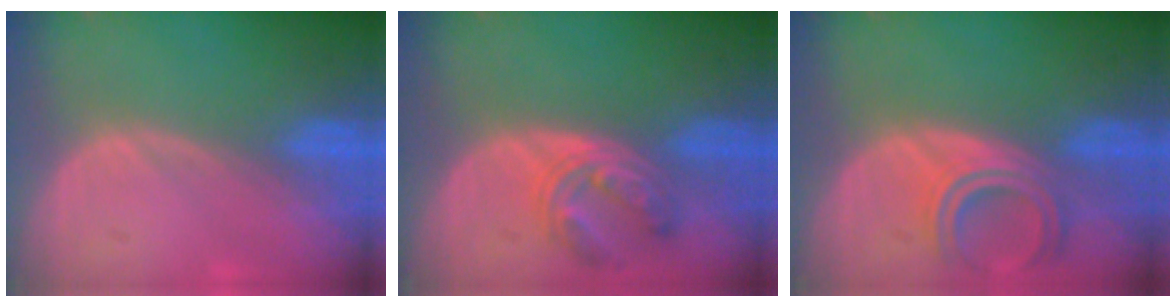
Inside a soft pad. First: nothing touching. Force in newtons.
{"total": 5.5, "press": 5.5, "slide": 0.5}
{"total": 5.9, "press": 5.3, "slide": 2.6}